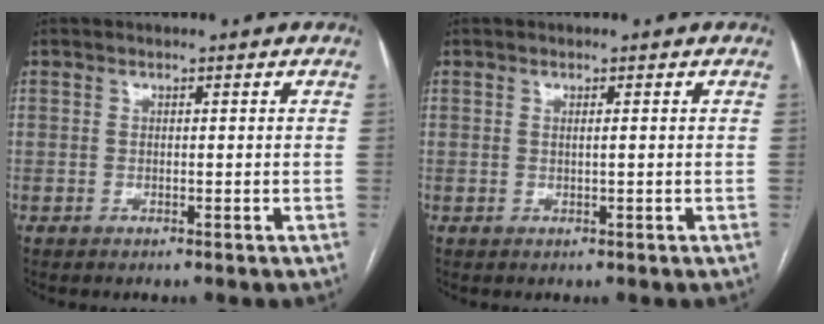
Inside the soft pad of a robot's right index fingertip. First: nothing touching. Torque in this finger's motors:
{"motor_torque": [-0.10, -0.05, -0.03, -0.01]}